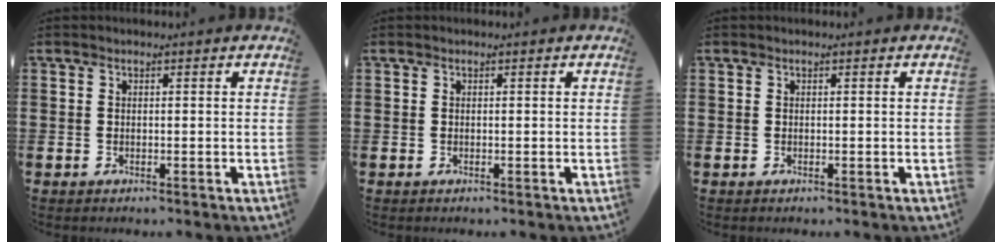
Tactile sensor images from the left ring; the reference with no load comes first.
{"total": 0.0}
{"total": 0.0}